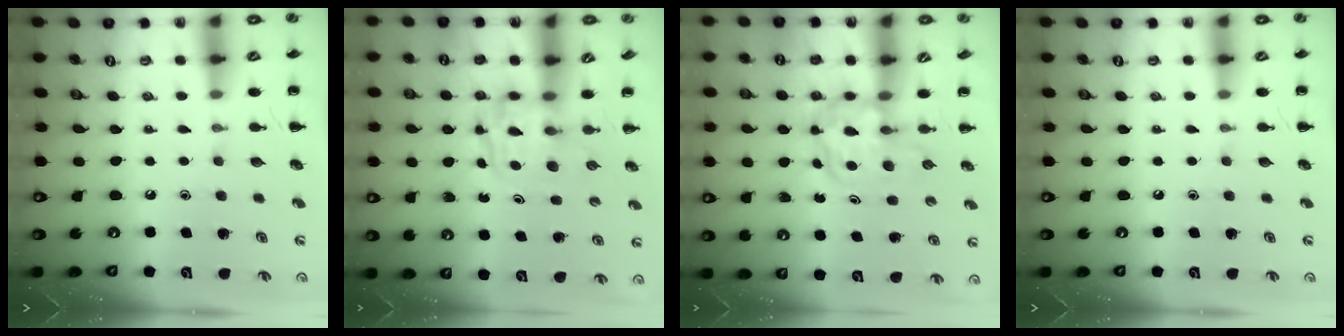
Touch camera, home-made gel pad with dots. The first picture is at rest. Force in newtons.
{"total": 3.6, "press": 3.6, "slide": 0.3}
{"total": 4.7, "press": 4.6, "slide": 1.1}
{"total": 0.0}